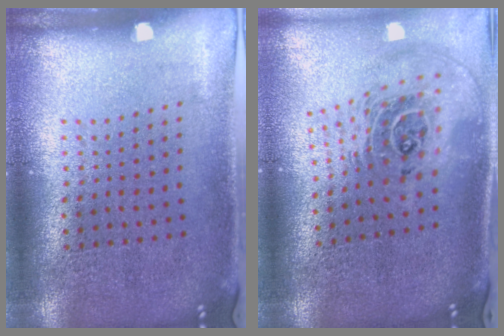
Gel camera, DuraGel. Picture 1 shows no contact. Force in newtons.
{"total": 2.5, "press": 1.8, "slide": 1.7}